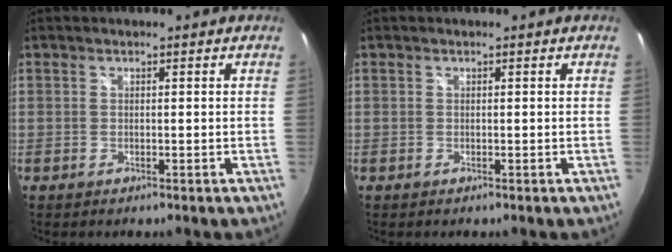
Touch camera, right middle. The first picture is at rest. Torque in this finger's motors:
{"motor_torque": [-0.04, -0.17, 0.00, 0.00]}